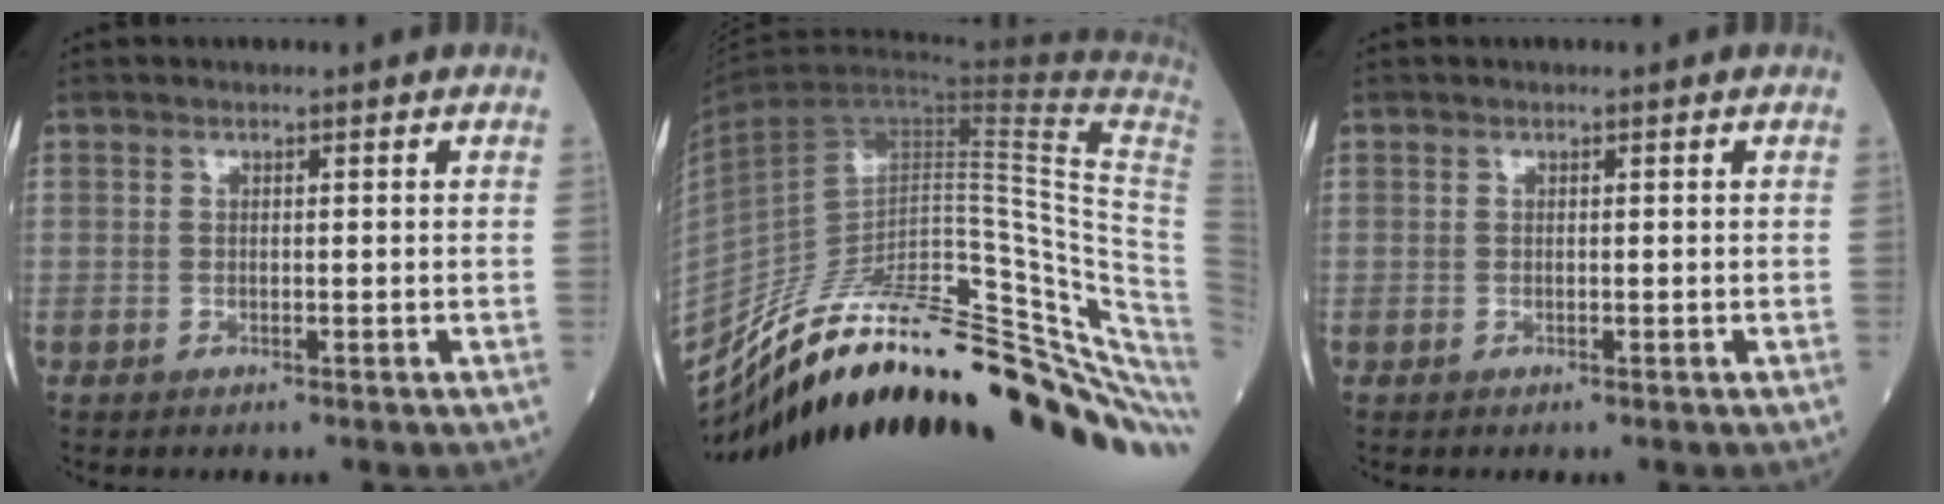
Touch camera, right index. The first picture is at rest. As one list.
[{"total": 34.5, "force": [-25.1, 6.2, 22.9], "torque": [-0.242, 0.000, -0.361]}, {"total": 0.0}]